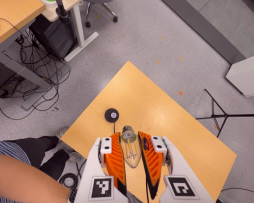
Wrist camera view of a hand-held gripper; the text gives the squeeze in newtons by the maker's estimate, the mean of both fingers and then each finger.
{"total": 22.8, "left": 24.5, "right": 21.1}